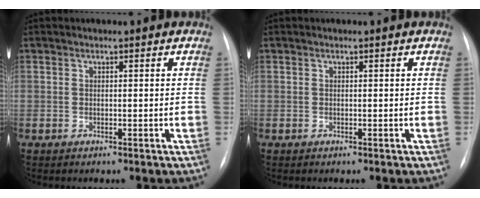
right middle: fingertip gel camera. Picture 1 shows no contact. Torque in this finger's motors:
{"motor_torque": [0.00, 0.00, 0.00, 0.00]}